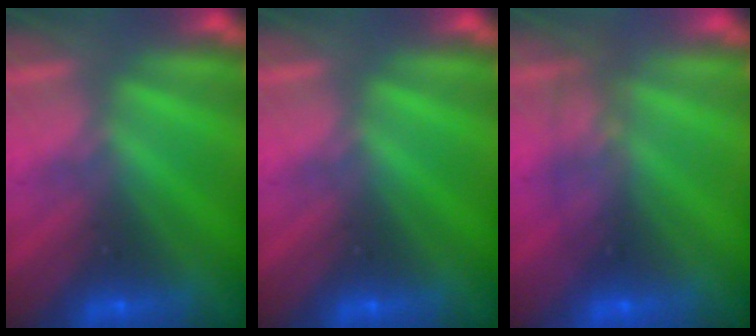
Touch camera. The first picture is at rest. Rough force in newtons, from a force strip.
{"total": 0.0}
{"total": 1.0}